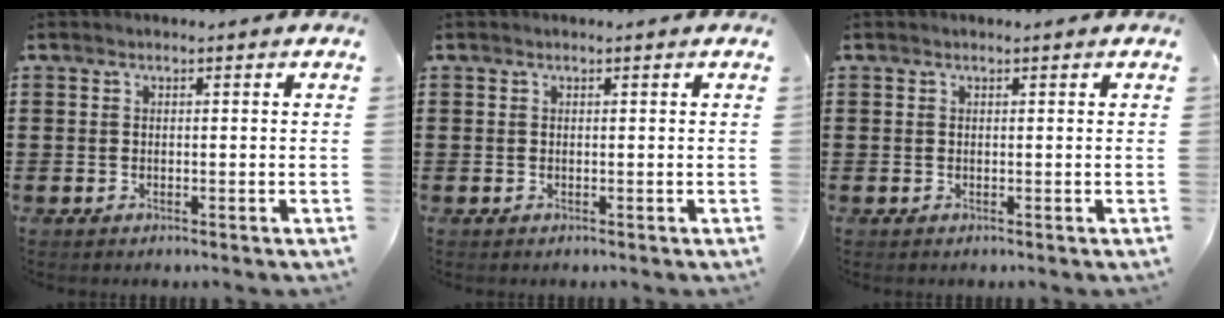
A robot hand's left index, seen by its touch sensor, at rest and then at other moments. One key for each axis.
{"total": 0.0}
{"total": 0.0}